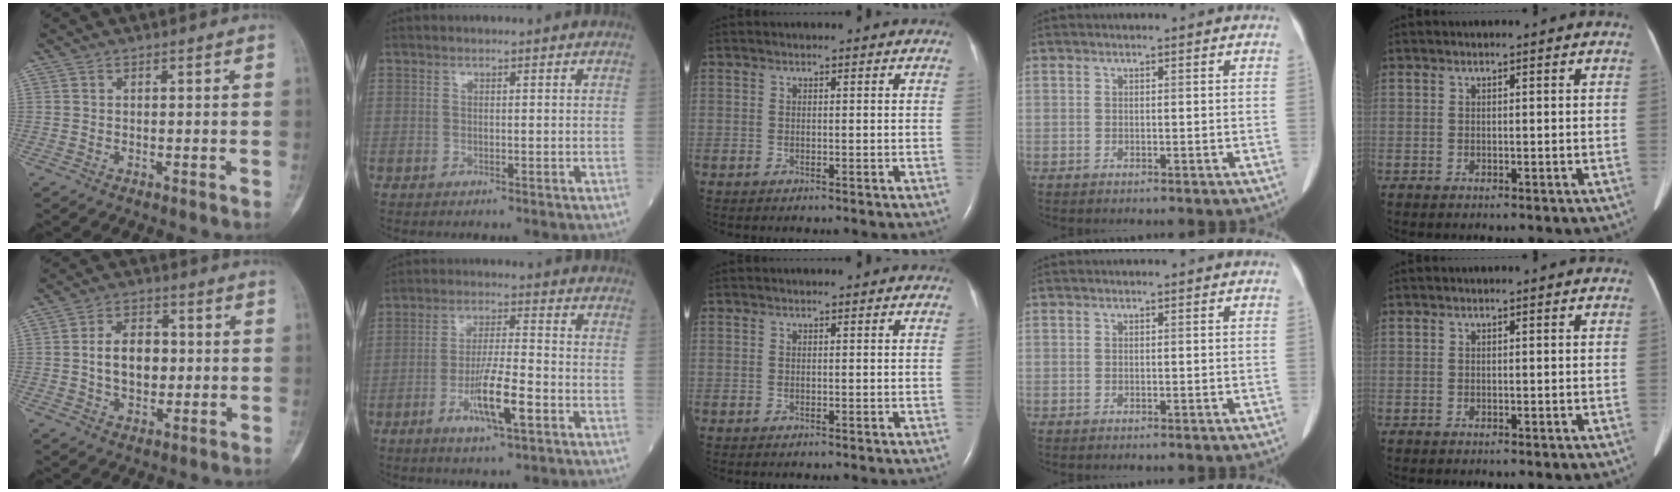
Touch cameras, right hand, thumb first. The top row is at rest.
{"thumb": {"total": 8.8, "force": [0.1, 6.0, 6.4], "torque": [-0.085, 0.011, 0.001]}, "index": {"total": 8.6, "force": [-3.5, 1.0, 7.8], "torque": [-0.142, -0.005, -0.061]}}